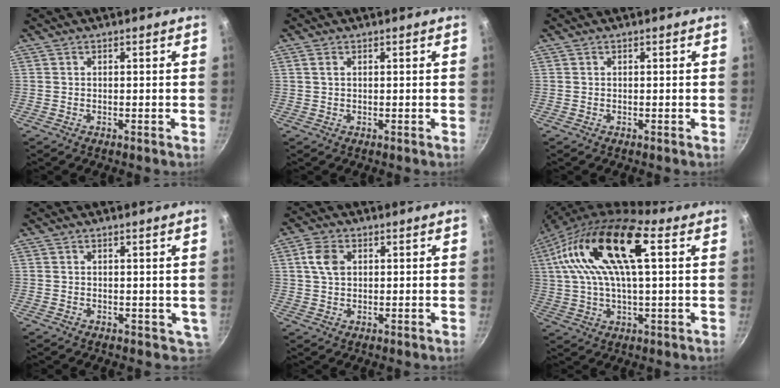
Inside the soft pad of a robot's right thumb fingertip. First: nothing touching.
{"total": 1.2, "force": [0.5, 0.6, 0.9], "torque": [-0.018, 0.002, 0.010]}
{"total": 0.0}
{"total": 2.7, "force": [1.1, 2.0, 1.5], "torque": [-0.004, -0.013, 0.018]}
{"total": 5.2, "force": [1.5, 3.6, 3.5], "torque": [-0.058, 0.003, 0.026]}
{"total": 18.6, "force": [5.7, 7.0, 16.3], "torque": [-0.310, 0.016, 0.093]}